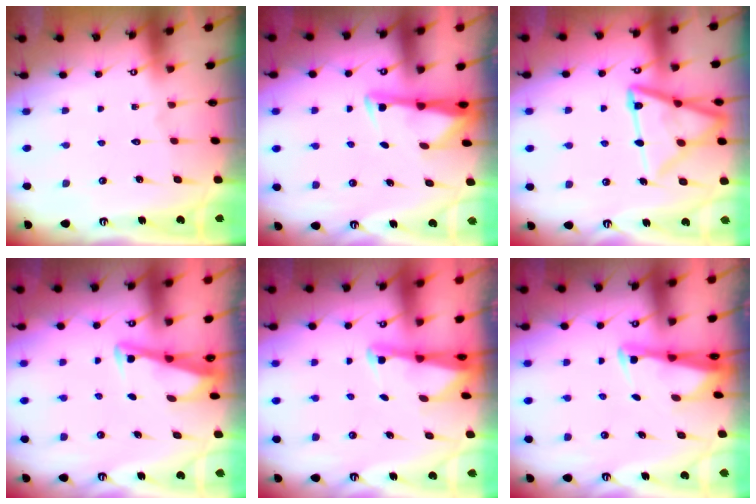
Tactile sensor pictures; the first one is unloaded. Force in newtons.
{"total": 3.3, "press": 3.3, "slide": 0.5}
{"total": 16.2, "press": 16.1, "slide": 1.6}
{"total": 3.3, "press": 3.3, "slide": 0.4}
{"total": 1.8, "press": 1.7, "slide": 0.3}
{"total": 2.8, "press": 2.8, "slide": 0.5}